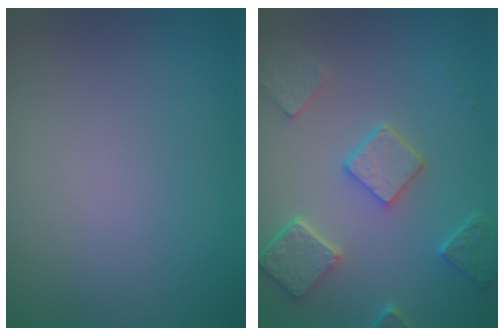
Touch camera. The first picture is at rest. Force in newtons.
{"total": 5.0, "press": 3.9, "slide": 3.0}